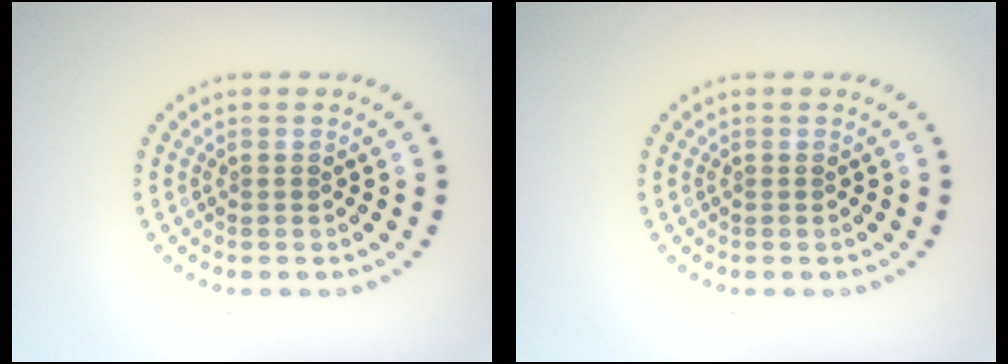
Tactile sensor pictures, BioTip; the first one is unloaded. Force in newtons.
{"total": 0.0}